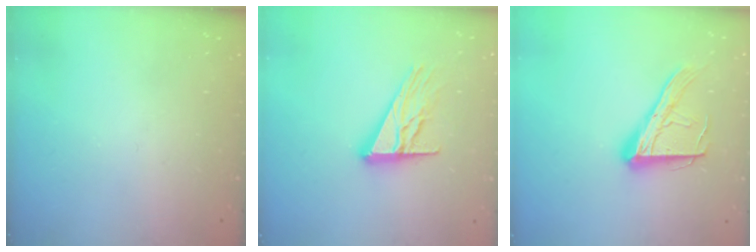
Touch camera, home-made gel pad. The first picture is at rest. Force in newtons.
{"total": 13.0, "press": 13.0, "slide": 1.0}
{"total": 16.3, "press": 16.2, "slide": 1.4}